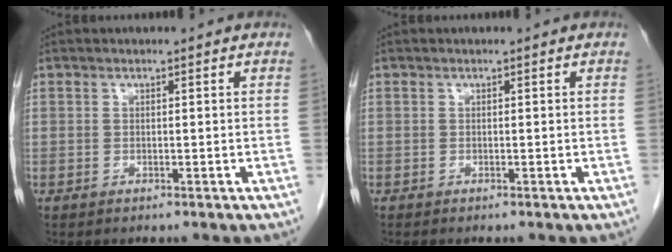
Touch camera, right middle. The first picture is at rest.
{"total": 0.0}